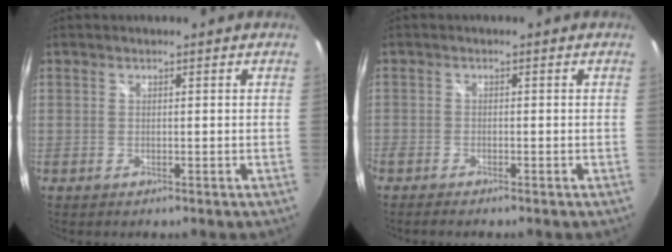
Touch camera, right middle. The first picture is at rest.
{"total": 2.0, "force": [-1.8, 0.4, 0.8], "torque": [-0.021, -0.010, -0.034]}